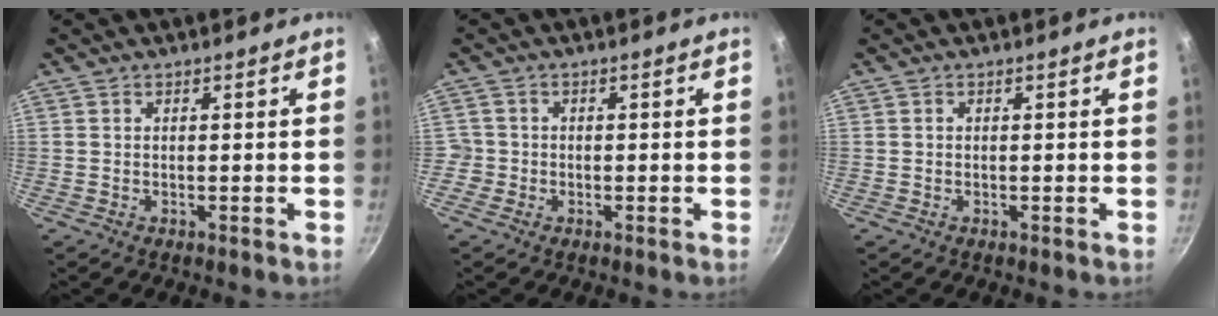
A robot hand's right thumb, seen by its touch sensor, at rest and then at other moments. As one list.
[{"total": 2.2, "force": [-0.7, 2.1, 0.2], "torque": [0.008, 0.012, -0.014]}, {"total": 0.0}]